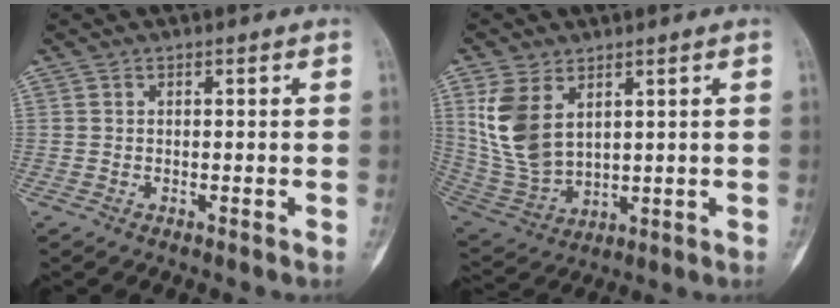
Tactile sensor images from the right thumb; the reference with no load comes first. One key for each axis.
{"total": 11.6, "fx": 4.3, "fy": 7.0, "fz": 8.1, "tx": -0.161, "ty": -0.019, "tz": 0.107}